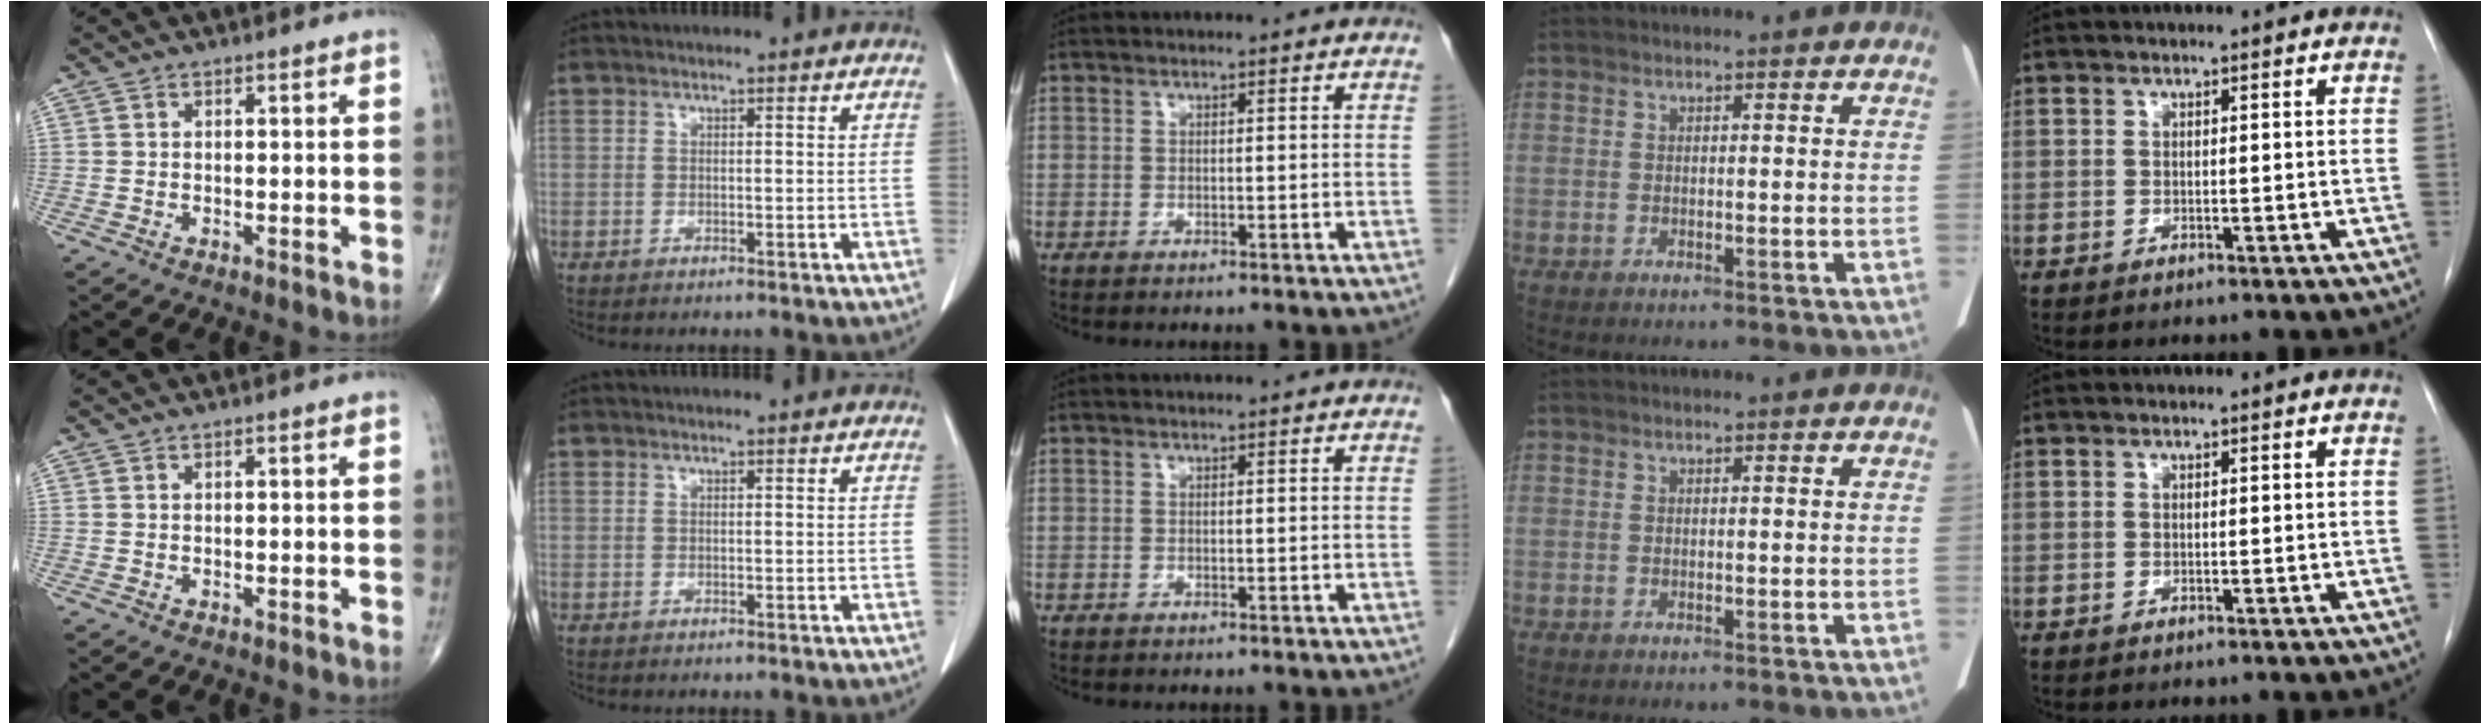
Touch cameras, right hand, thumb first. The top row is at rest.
{}